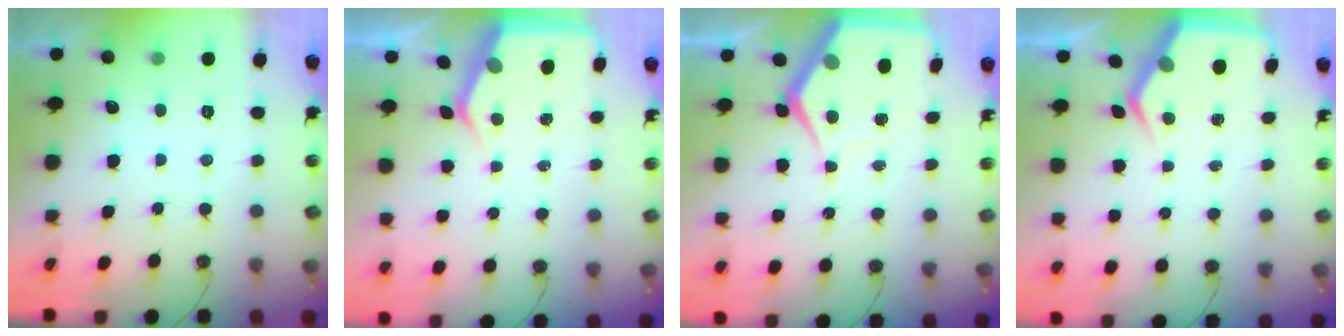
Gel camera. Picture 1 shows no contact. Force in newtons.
{"total": 5.3, "press": 5.2, "slide": 0.5}
{"total": 9.2, "press": 9.2, "slide": 1.0}
{"total": 6.5, "press": 6.5, "slide": 0.6}